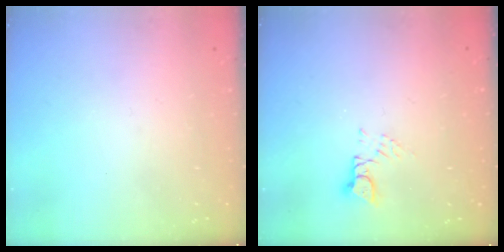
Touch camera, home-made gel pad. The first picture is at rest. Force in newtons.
{"total": 3.2, "press": 3.2, "slide": 0.4}